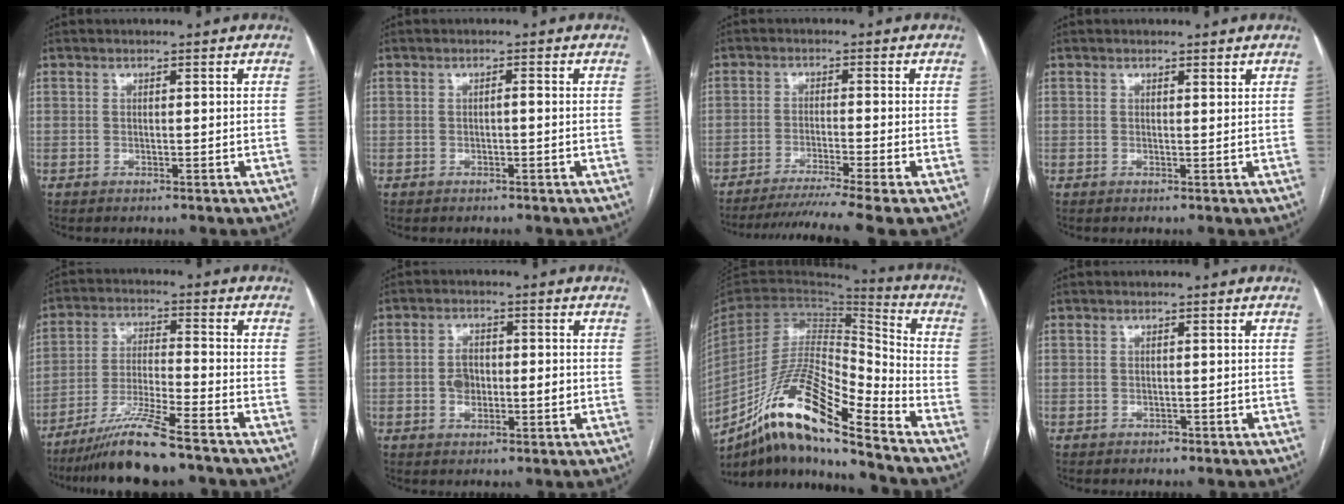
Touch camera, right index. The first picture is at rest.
{"total": 0.6, "force": [-0.2, 0.1, 0.6], "torque": [-0.009, 0.002, -0.002]}
{"total": 10.7, "force": [-8.9, -2.4, 5.4], "torque": [-0.069, -0.024, -0.138]}
{"total": 0.8, "force": [0.7, 0.2, 0.2], "torque": [-0.008, 0.002, 0.009]}
{"total": 10.5, "force": [-8.3, -0.1, 6.4], "torque": [-0.122, -0.025, -0.151]}
{"total": 5.0, "force": [-0.5, 2.9, 4.0], "torque": [-0.073, 0.009, -0.006]}
{"total": 19.1, "force": [-13.8, 2.0, 13.2], "torque": [-0.265, -0.006, -0.252]}
{"total": 0.6, "force": [-0.5, 0.4, 0.1], "torque": [-0.005, 0.002, -0.007]}